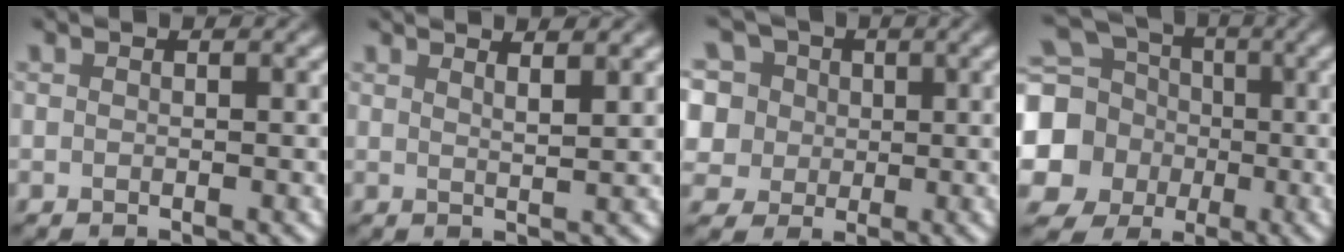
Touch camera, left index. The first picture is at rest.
{"total": 3.3, "force": [2.3, 1.0, 2.1], "torque": [-0.002, 0.016, 0.008]}
{"total": 12.3, "force": [5.7, 9.1, 5.9], "torque": [-0.132, 0.045, 0.072]}
{"total": 13.2, "force": [-0.4, 12.3, 4.7], "torque": [-0.165, -0.001, -0.040]}